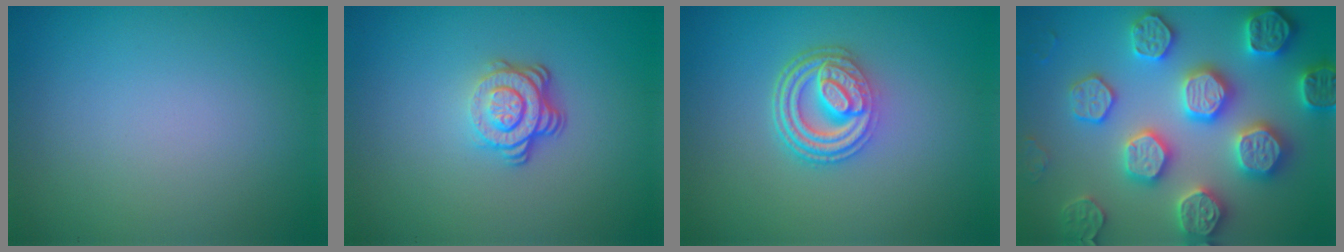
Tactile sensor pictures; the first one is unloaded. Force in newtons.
{"total": 3.9, "press": 2.7, "slide": 2.9}
{"total": 4.8, "press": 3.6, "slide": 3.1}
{"total": 8.0, "press": 7.8, "slide": 1.8}